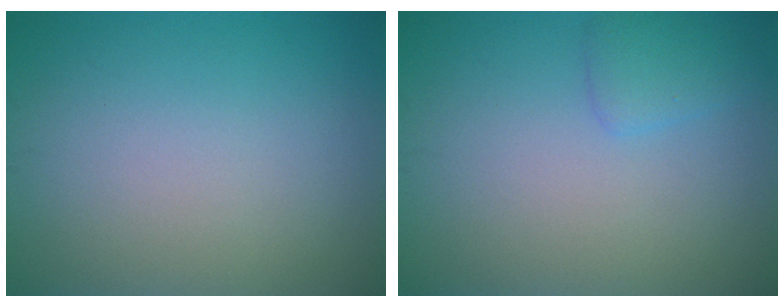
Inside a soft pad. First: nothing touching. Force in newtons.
{"total": 1.6, "press": 1.6, "slide": 0.1}